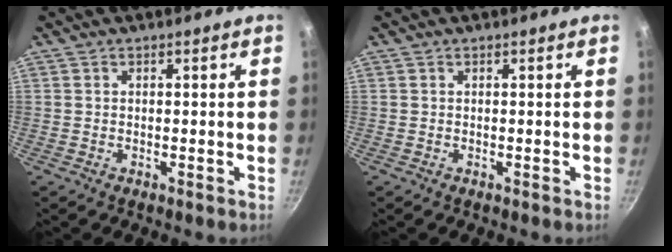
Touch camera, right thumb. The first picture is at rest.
{"total": 0.0}